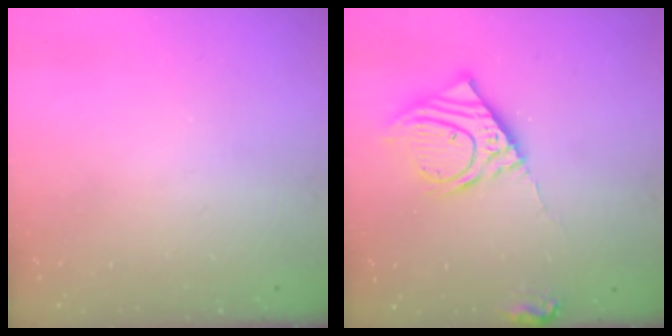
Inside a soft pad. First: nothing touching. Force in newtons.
{"total": 14.6, "press": 14.3, "slide": 2.7}